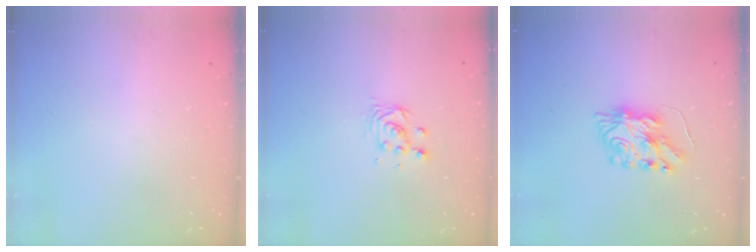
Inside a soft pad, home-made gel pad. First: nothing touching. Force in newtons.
{"total": 3.9, "press": 3.9, "slide": 0.3}
{"total": 8.1, "press": 8.1, "slide": 0.6}